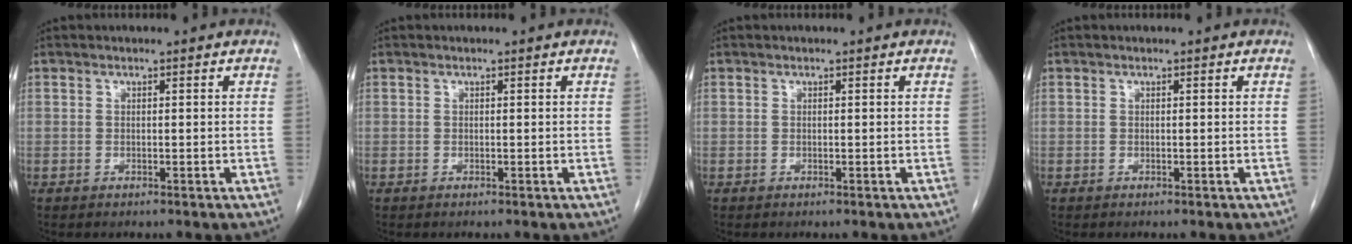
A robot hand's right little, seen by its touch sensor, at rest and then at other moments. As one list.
[{"total": 0.0}, {"total": 0.0}, {"total": 0.0}]